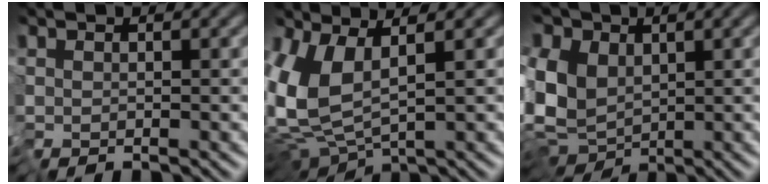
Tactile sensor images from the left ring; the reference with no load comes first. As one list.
[{"total": 5.6, "force": [0.3, 2.0, 5.2], "torque": [-0.120, -0.010, 0.012]}, {"total": 8.6, "force": [0.4, 6.2, 5.9], "torque": [-0.125, -0.004, 0.011]}]